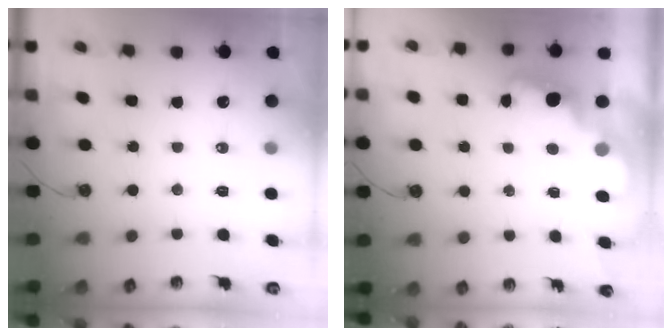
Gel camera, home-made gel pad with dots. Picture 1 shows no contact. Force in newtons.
{"total": 2.4, "press": 2.4, "slide": 0.5}